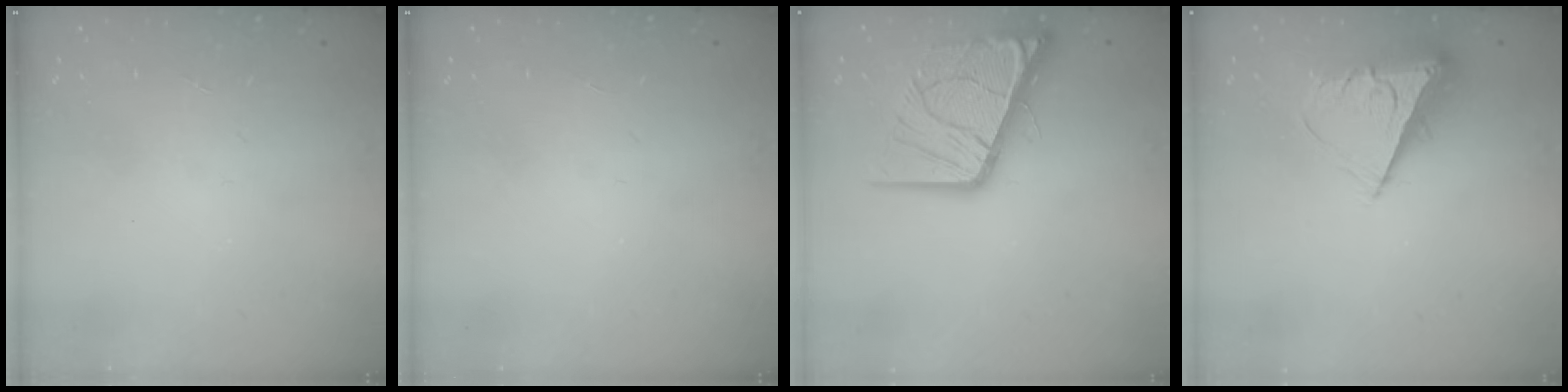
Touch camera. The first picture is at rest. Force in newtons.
{"total": 0.0}
{"total": 16.0, "press": 15.9, "slide": 2.1}
{"total": 8.6, "press": 8.6, "slide": 0.6}